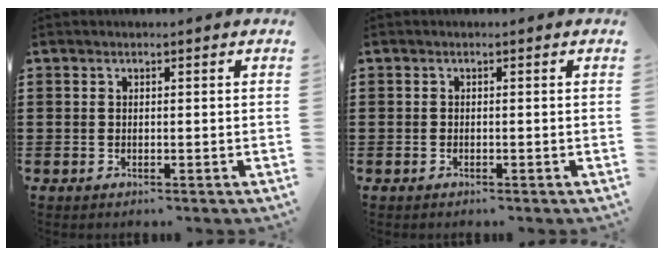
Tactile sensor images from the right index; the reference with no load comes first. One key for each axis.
{"total": 0.0}